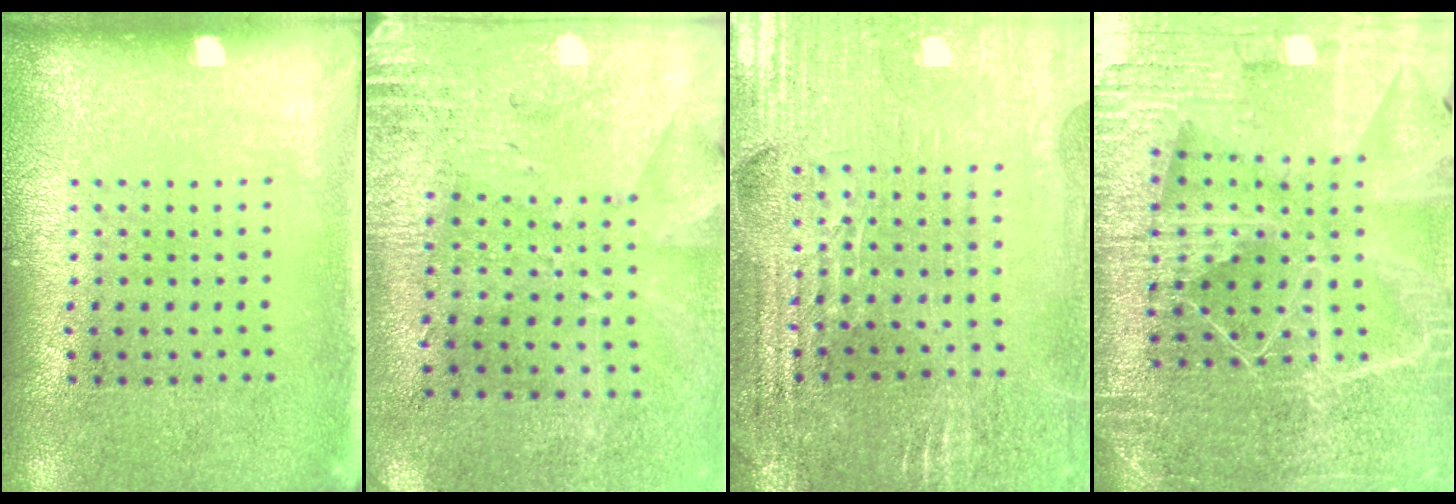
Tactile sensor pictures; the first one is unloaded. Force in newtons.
{"total": 2.8, "press": 2.2, "slide": 1.6}
{"total": 3.0, "press": 3.0, "slide": 0.4}
{"total": 5.8, "press": 5.1, "slide": 2.8}